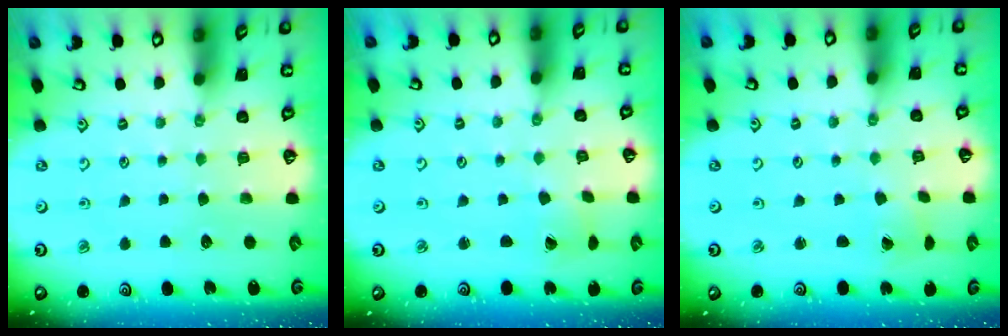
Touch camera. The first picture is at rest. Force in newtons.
{"total": 1.0, "press": 1.0, "slide": 0.1}
{"total": 1.1, "press": 1.0, "slide": 0.4}